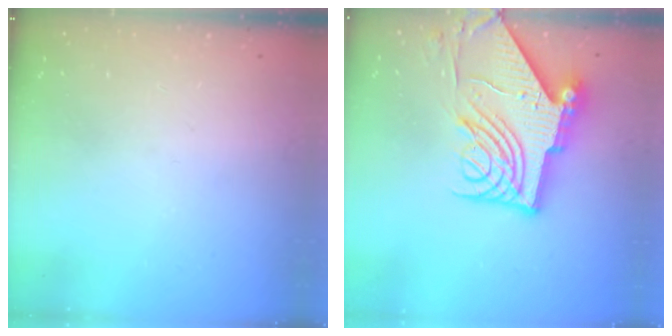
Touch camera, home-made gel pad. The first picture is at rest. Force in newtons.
{"total": 15.5, "press": 15.4, "slide": 1.5}